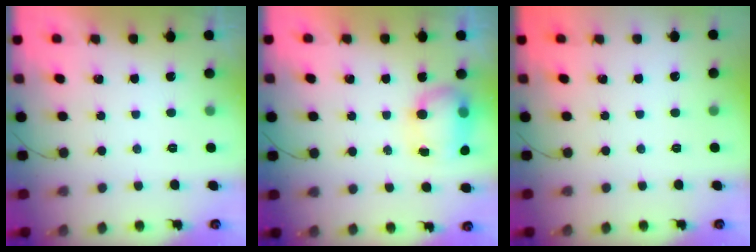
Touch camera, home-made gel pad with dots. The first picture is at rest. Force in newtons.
{"total": 8.0, "press": 8.0, "slide": 0.8}
{"total": 0.0}